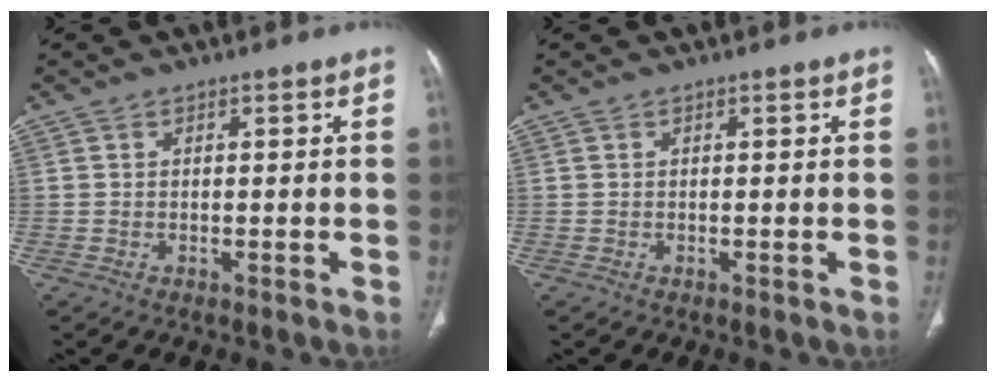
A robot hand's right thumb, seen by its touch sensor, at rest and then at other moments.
{"total": 0.0}